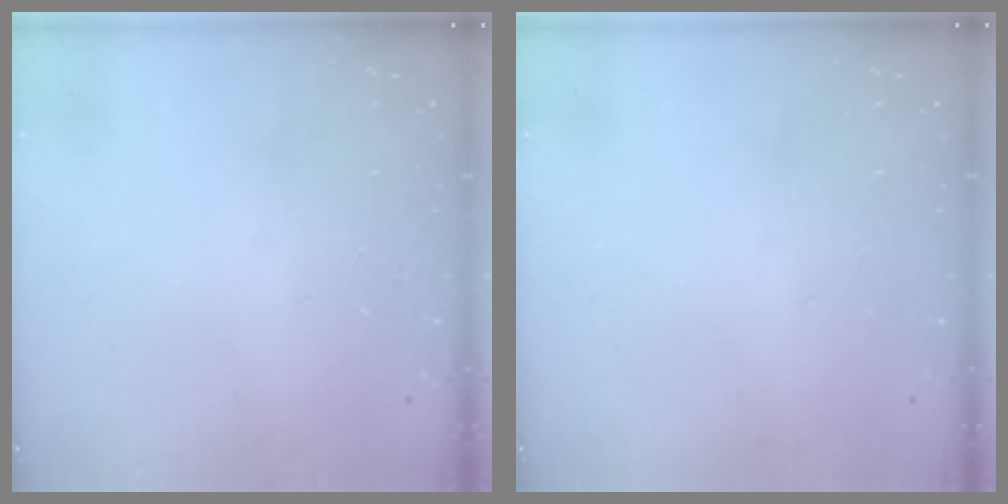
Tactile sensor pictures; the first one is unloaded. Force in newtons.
{"total": 0.0}